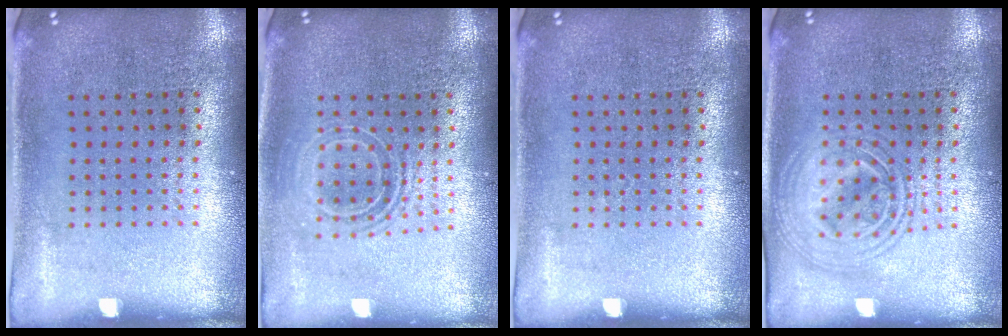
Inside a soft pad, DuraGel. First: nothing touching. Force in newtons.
{"total": 1.7, "press": 1.4, "slide": 1.0}
{"total": 0.0}
{"total": 2.7, "press": 2.7, "slide": 0.3}